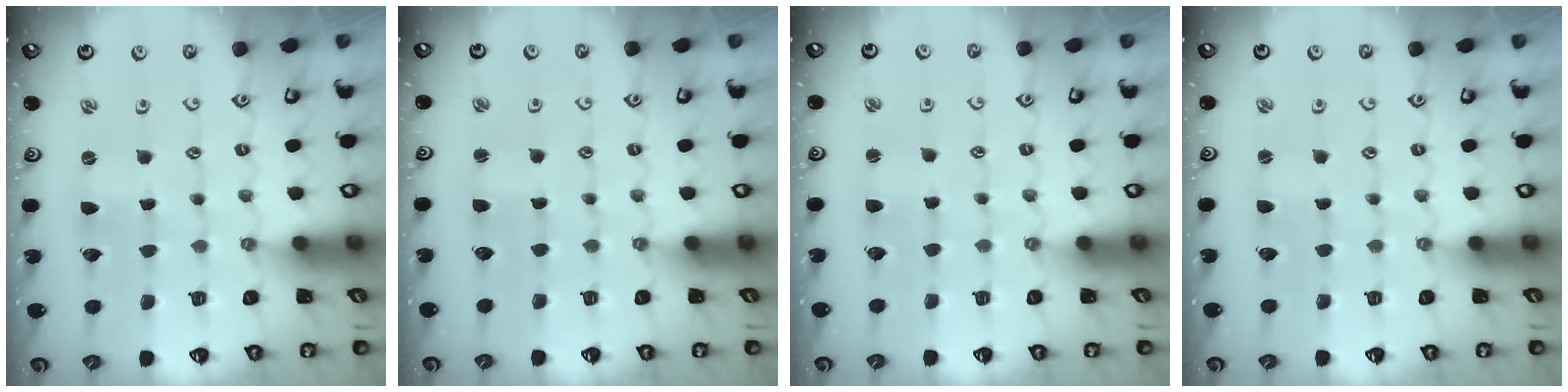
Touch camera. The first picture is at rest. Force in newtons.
{"total": 1.9, "press": 1.8, "slide": 0.3}
{"total": 2.1, "press": 2.1, "slide": 0.3}
{"total": 0.0}